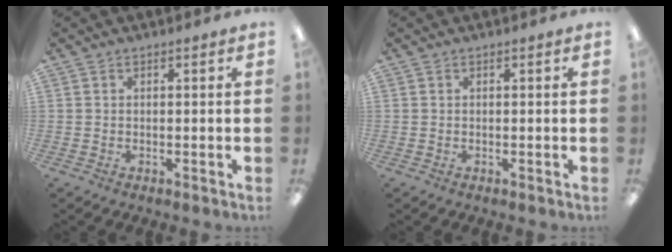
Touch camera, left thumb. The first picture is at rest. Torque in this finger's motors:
{"motor_torque": [-0.02, 0.00, -0.15, 0.15, 0.01]}